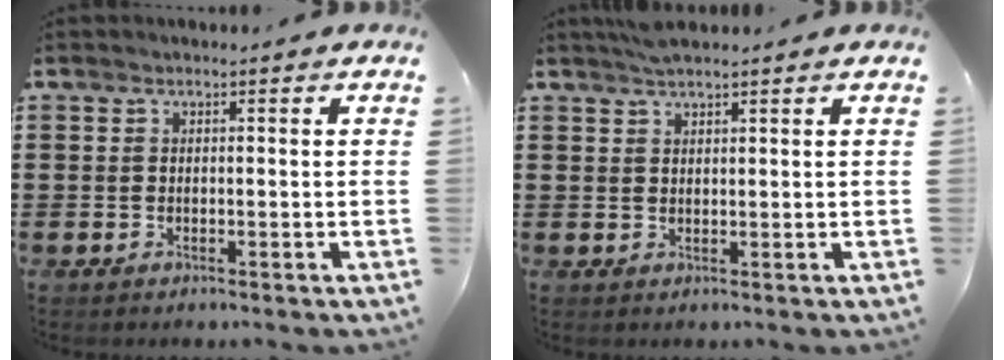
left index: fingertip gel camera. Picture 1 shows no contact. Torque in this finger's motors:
{"motor_torque": [0.20, -0.15, 0.02, 0.02]}